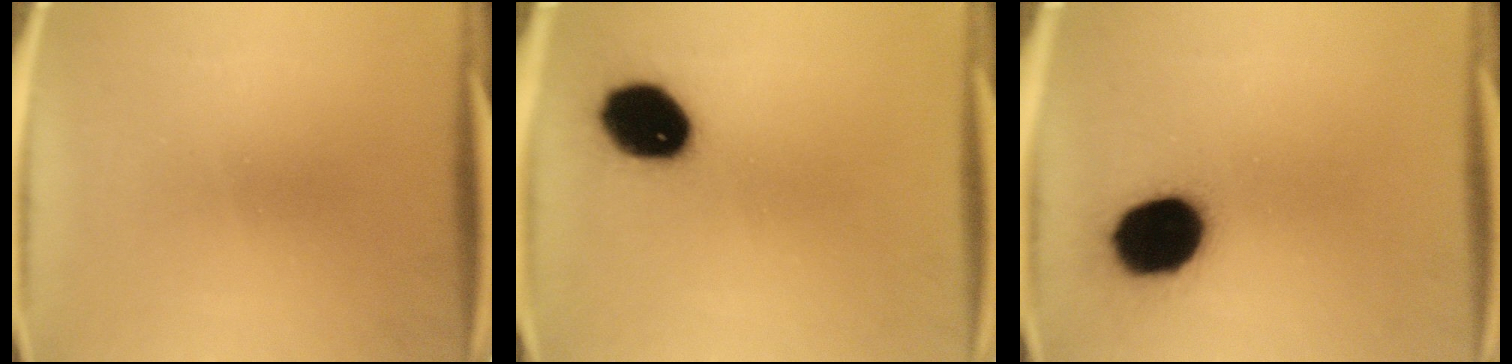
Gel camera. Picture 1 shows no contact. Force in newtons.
{"total": 14.0}
{"total": 16.8}